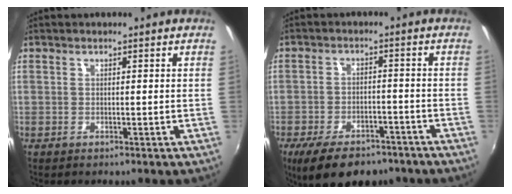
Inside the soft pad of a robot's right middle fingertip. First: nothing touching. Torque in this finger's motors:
{"motor_torque": [1.16, -0.99, 0.28, 0.10]}